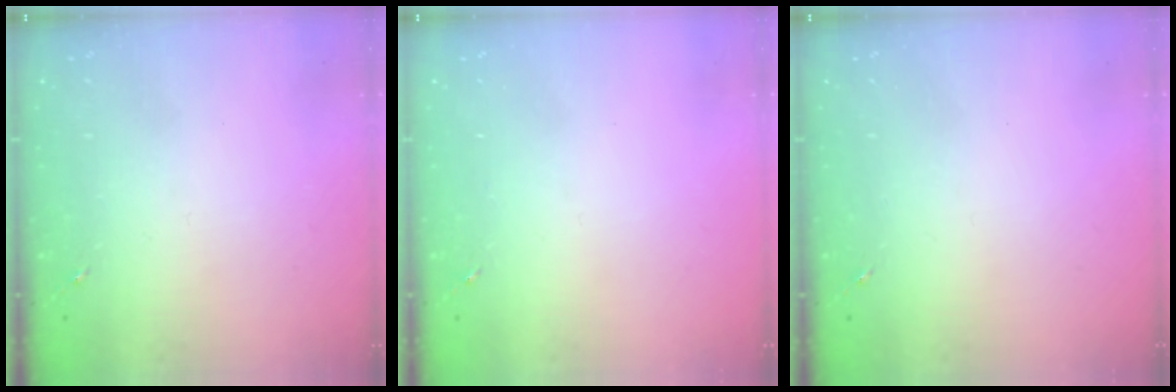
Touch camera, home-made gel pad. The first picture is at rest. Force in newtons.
{"total": 0.0}
{"total": 0.0}